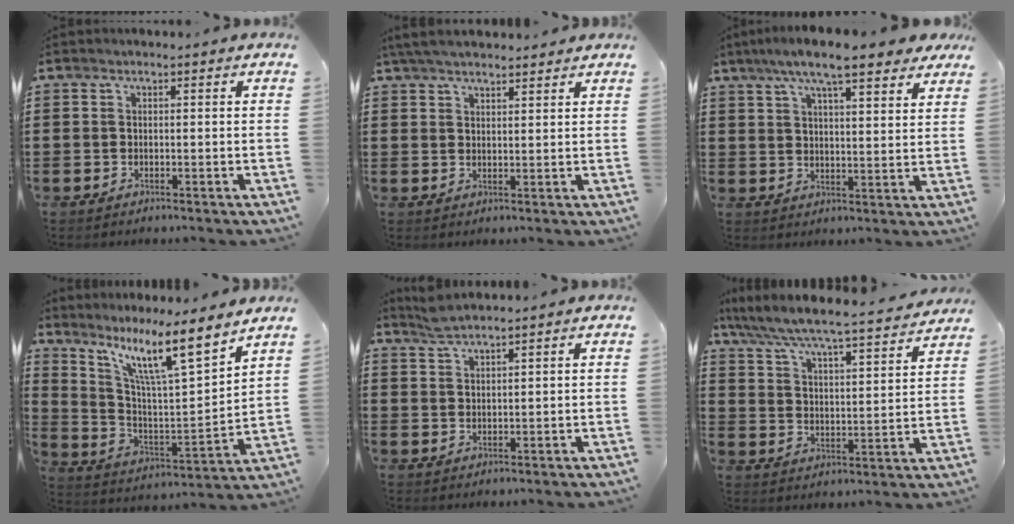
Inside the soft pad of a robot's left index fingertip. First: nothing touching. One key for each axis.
{"total": 4.0, "fx": 3.6, "fy": 0.6, "fz": 1.6, "tx": -0.041, "ty": -0.001, "tz": 0.068}
{"total": 8.6, "fx": 6.8, "fy": 1.4, "fz": 5.1, "tx": -0.112, "ty": -0.012, "tz": 0.120}
{"total": 11.1, "fx": 8.0, "fy": 0.5, "fz": 7.6, "tx": -0.169, "ty": -0.049, "tz": 0.126}
{"total": 2.6, "fx": 2.4, "fy": 0.0, "fz": 1.0, "tx": -0.024, "ty": 0.000, "tz": 0.046}
{"total": 5.6, "fx": 5.3, "fy": -0.4, "fz": 1.8, "tx": -0.061, "ty": -0.045, "tz": 0.082}